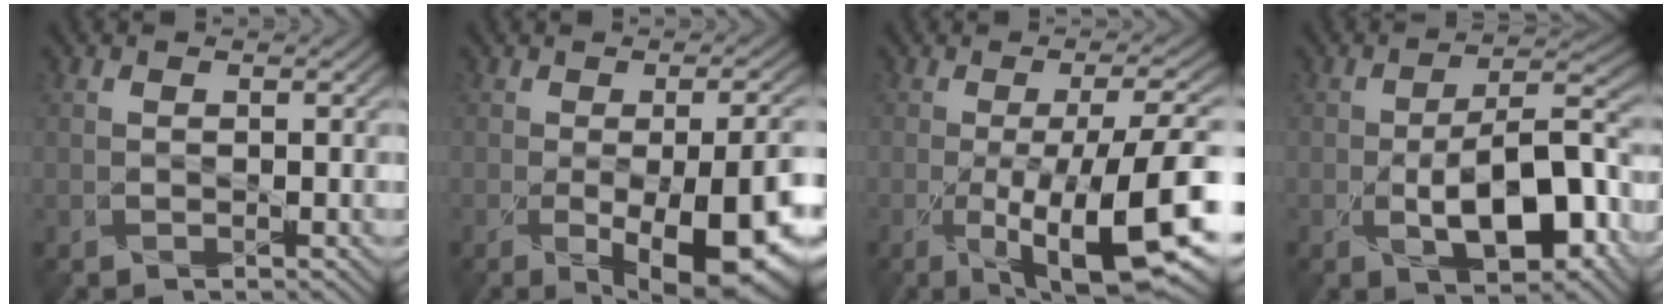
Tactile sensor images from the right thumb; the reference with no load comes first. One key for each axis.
{"total": 12.8, "fx": -4.4, "fy": 5.4, "fz": 10.7, "tx": -0.140, "ty": -0.037, "tz": -0.043}
{"total": 13.6, "fx": -4.2, "fy": 3.5, "fz": 12.4, "tx": -0.179, "ty": -0.013, "tz": -0.065}
{"total": 10.4, "fx": -3.5, "fy": 4.5, "fz": 8.7, "tx": -0.137, "ty": -0.007, "tz": -0.058}